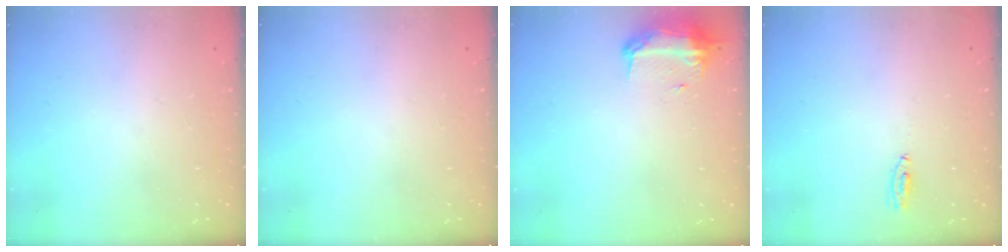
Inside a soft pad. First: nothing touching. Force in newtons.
{"total": 0.0}
{"total": 9.4, "press": 9.4, "slide": 0.7}
{"total": 3.4, "press": 3.1, "slide": 1.4}